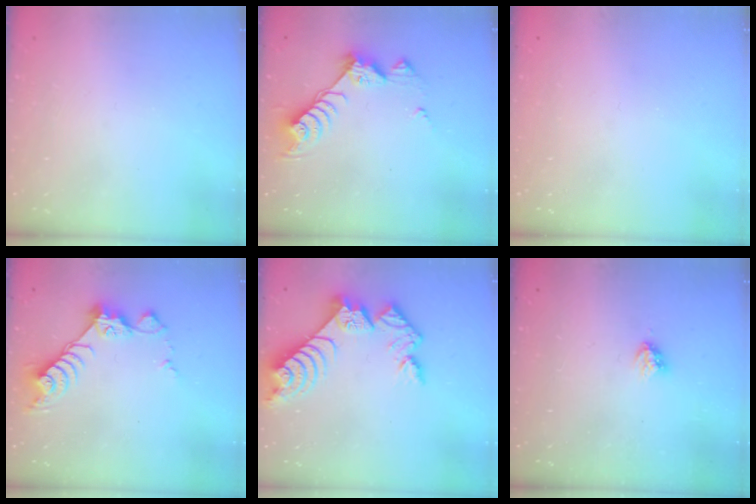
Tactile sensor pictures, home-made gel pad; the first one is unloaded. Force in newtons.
{"total": 9.2, "press": 9.2, "slide": 0.8}
{"total": 0.0}
{"total": 9.5, "press": 9.5, "slide": 0.7}
{"total": 12.0, "press": 11.9, "slide": 0.9}
{"total": 3.0, "press": 3.0, "slide": 0.2}